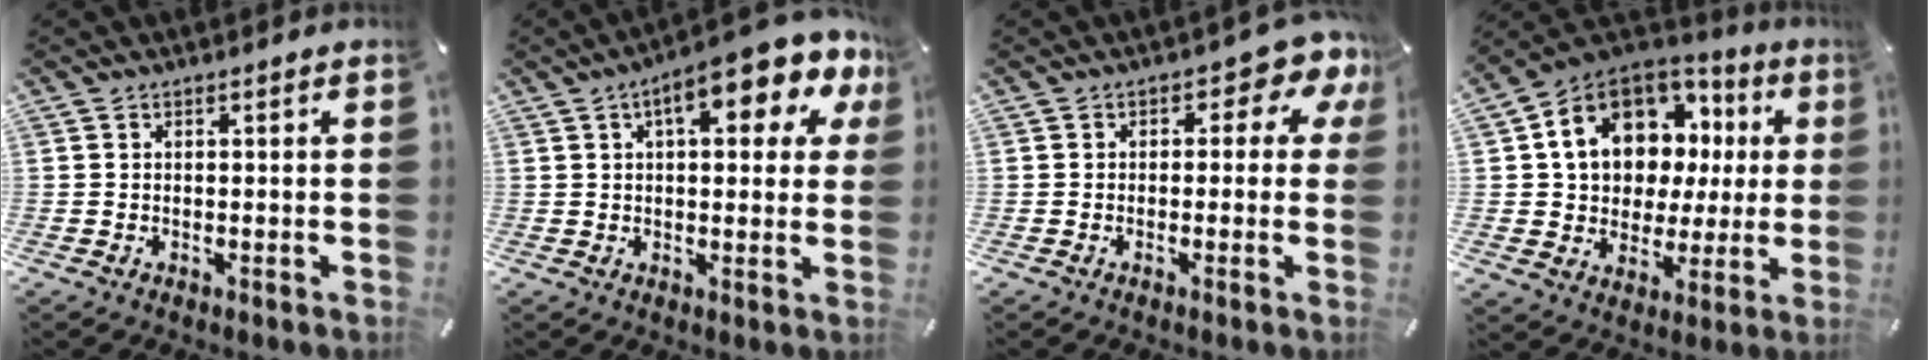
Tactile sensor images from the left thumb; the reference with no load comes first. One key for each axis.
{"total": 13.2, "fx": 6.5, "fy": 5.0, "fz": 10.4, "tx": -0.144, "ty": -0.023, "tz": 0.102}
{"total": 6.4, "fx": 1.9, "fy": 3.5, "fz": 5.0, "tx": -0.060, "ty": -0.011, "tz": 0.025}
{"total": 16.3, "fx": 6.3, "fy": 12.5, "fz": 8.4, "tx": -0.168, "ty": -0.029, "tz": 0.124}